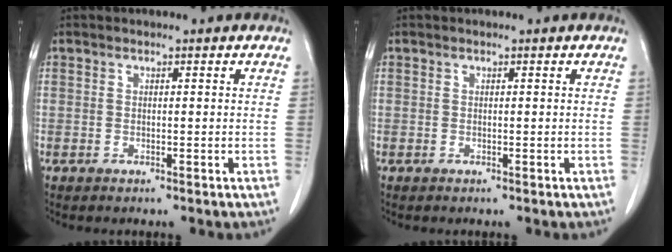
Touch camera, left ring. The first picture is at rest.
{"total": 0.0}